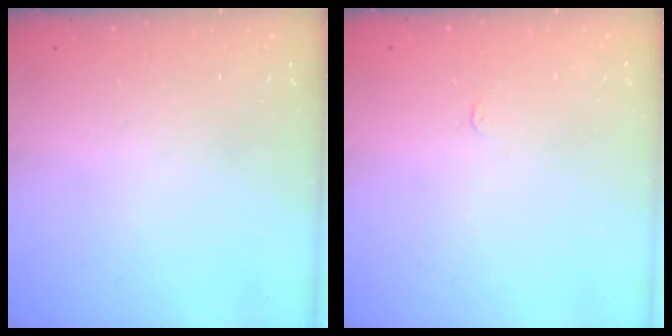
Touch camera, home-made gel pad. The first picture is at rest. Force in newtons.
{"total": 2.4, "press": 2.4, "slide": 0.3}